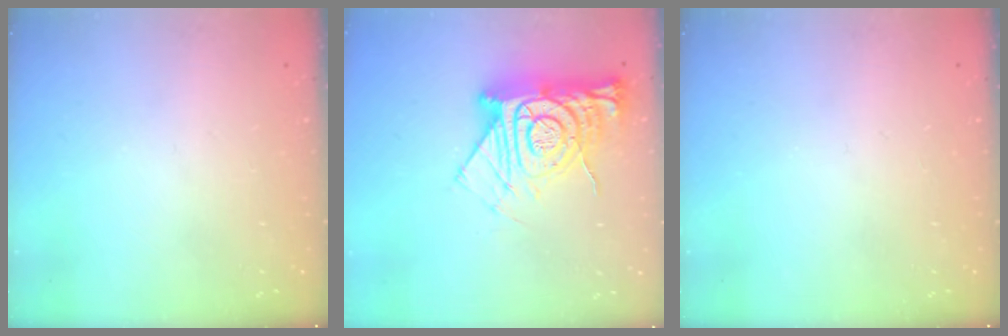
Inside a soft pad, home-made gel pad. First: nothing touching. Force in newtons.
{"total": 17.8, "press": 17.7, "slide": 1.6}
{"total": 0.0}